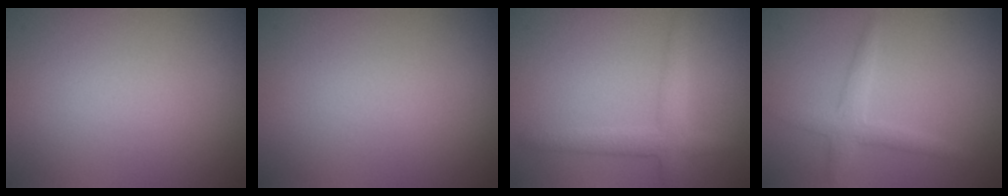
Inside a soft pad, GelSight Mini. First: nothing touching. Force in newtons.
{"total": 0.0}
{"total": 2.9, "press": 2.8, "slide": 0.1}
{"total": 2.1, "press": 2.1, "slide": 0.0}